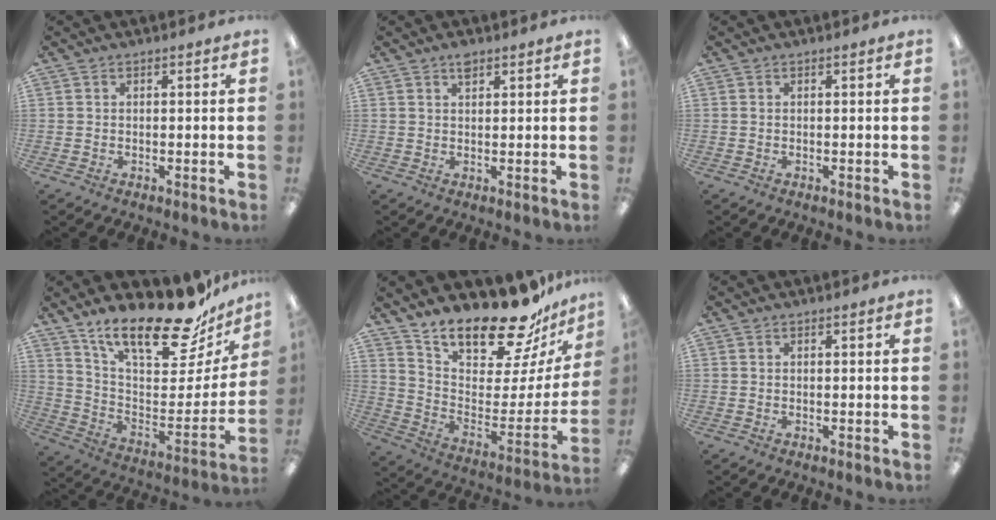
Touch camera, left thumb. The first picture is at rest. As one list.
[{"total": 2.3, "force": [1.7, 1.0, 1.2], "torque": [-0.021, -0.003, 0.029]}, {"total": 0.0}, {"total": 23.7, "force": [18.1, 7.4, 13.3], "torque": [-0.190, -0.134, 0.306]}, {"total": 20.4, "force": [17.6, 5.9, 8.3], "torque": [-0.132, -0.146, 0.304]}, {"total": 0.0}]